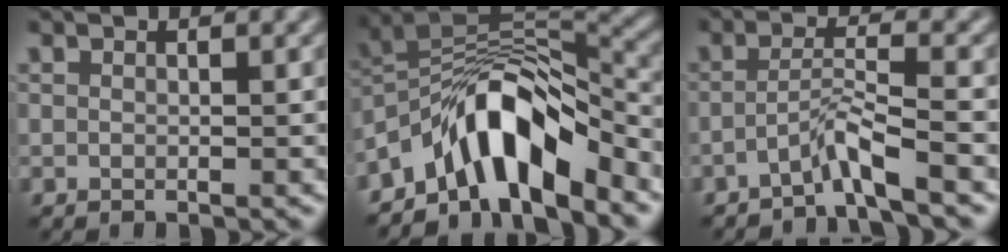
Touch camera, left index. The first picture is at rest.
{"total": 9.4, "force": [-5.7, 3.5, 6.6], "torque": [-0.091, 0.011, -0.109]}
{"total": 2.7, "force": [-2.0, -0.3, 1.8], "torque": [-0.035, 0.011, -0.048]}